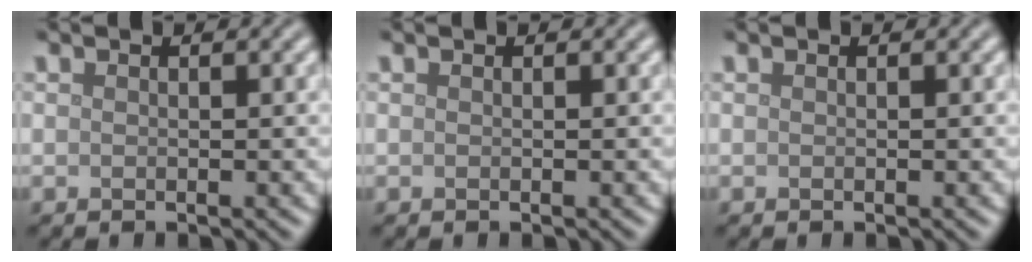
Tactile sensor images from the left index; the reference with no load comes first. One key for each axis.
{"total": 0.0}
{"total": 0.0}